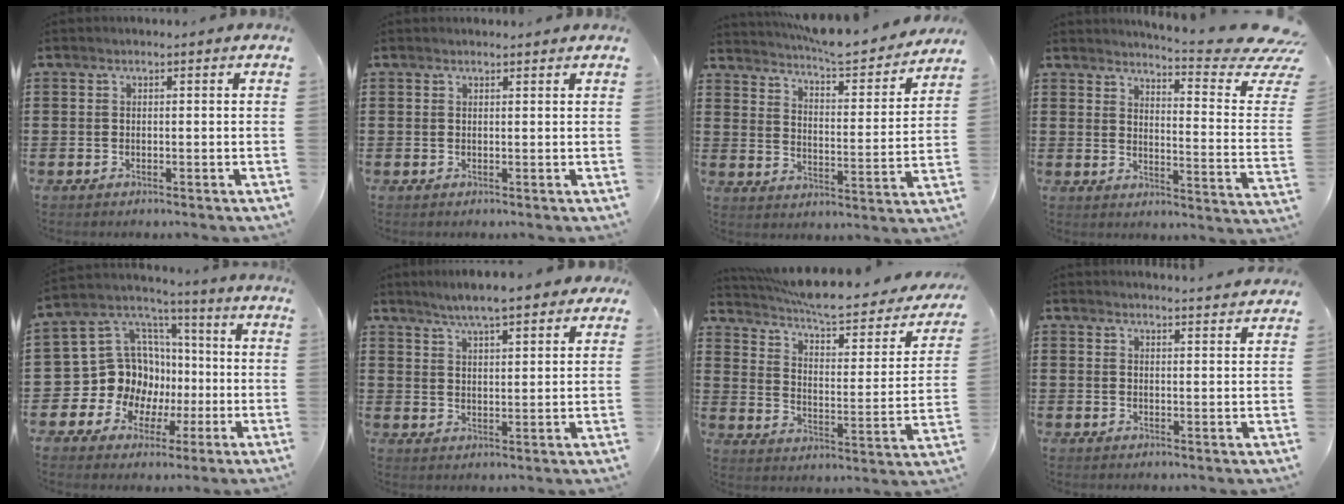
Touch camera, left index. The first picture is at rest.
{"total": 0.7, "force": [0.7, 0.2, -0.1], "torque": [-0.001, 0.001, 0.014]}
{"total": 5.7, "force": [5.6, -0.2, 1.1], "torque": [-0.045, -0.046, 0.089]}
{"total": 6.2, "force": [5.2, -0.3, 3.5], "torque": [-0.051, -0.061, 0.076]}
{"total": 12.3, "force": [-1.1, 11.7, 3.8], "torque": [-0.128, -0.013, -0.009]}
{"total": 5.3, "force": [4.7, 0.5, 2.3], "torque": [-0.061, -0.009, 0.083]}
{"total": 7.3, "force": [6.4, 0.9, 3.4], "torque": [-0.098, -0.043, 0.108]}
{"total": 2.9, "force": [2.8, -0.6, 0.1], "torque": [-0.011, -0.016, 0.051]}